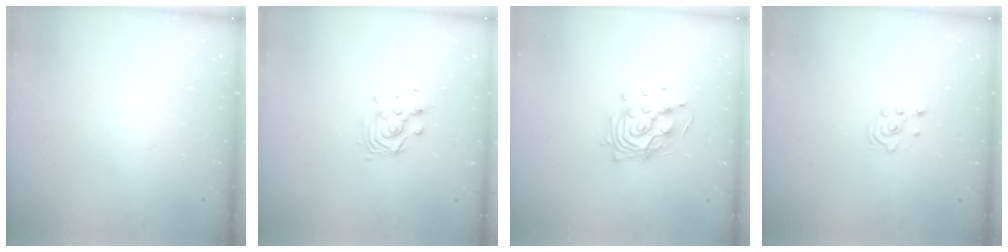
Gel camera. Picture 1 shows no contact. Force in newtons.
{"total": 8.2, "press": 8.2, "slide": 0.4}
{"total": 14.4, "press": 13.6, "slide": 4.7}
{"total": 1.6, "press": 1.5, "slide": 0.2}